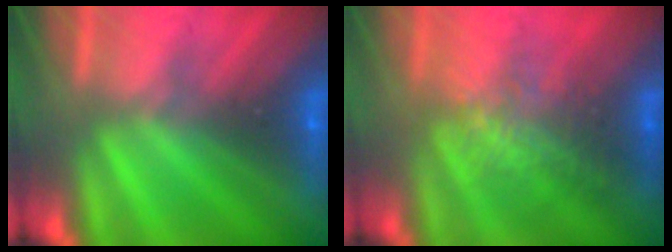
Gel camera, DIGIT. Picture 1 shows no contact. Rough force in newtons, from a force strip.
{"total": 2.7}